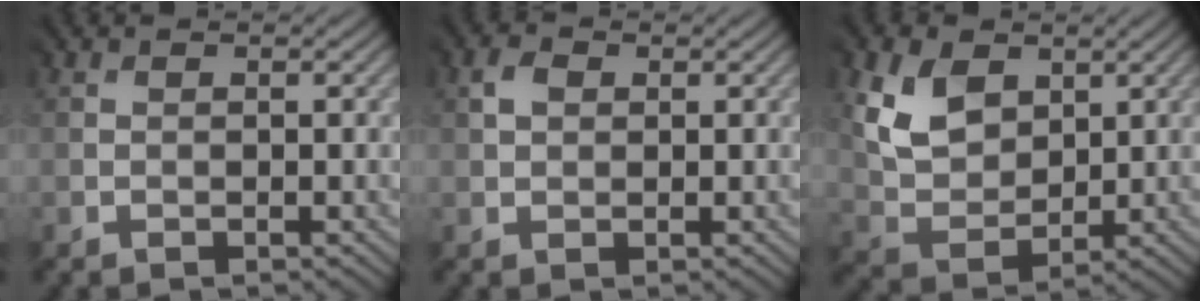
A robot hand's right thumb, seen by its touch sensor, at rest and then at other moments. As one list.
[{"total": 1.5, "force": [0.8, 1.2, 0.2], "torque": [-0.010, 0.001, 0.010]}, {"total": 7.1, "force": [3.4, 5.2, 3.6], "torque": [-0.108, -0.004, 0.064]}]